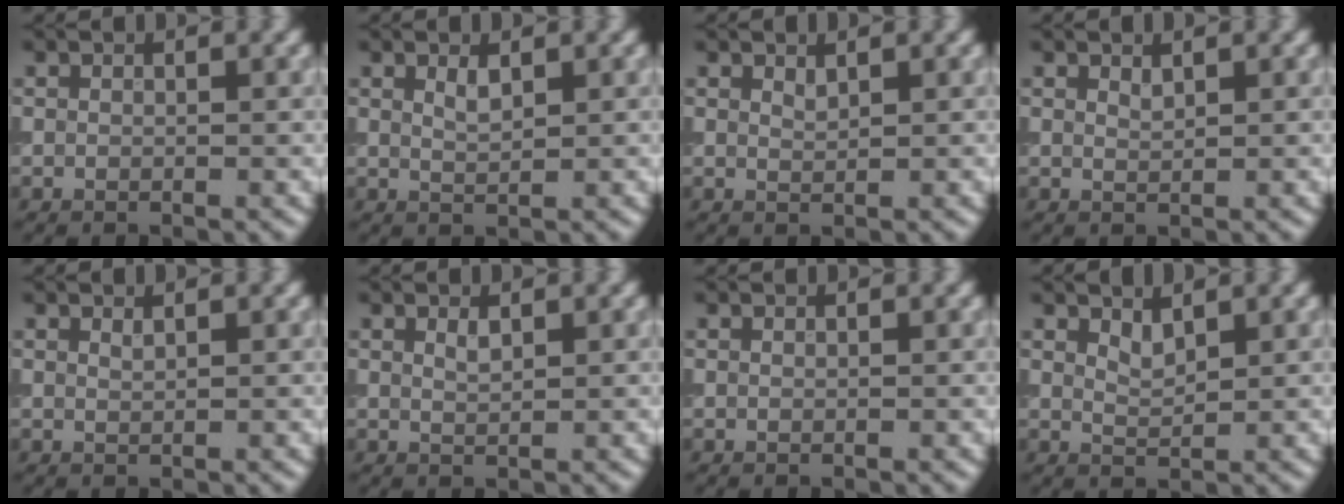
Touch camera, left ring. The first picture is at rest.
{"total": 1.2, "force": [0.8, 0.4, 0.8], "torque": [-0.018, -0.002, 0.015]}
{"total": 0.7, "force": [0.6, 0.1, 0.3], "torque": [-0.004, -0.002, 0.014]}
{"total": 0.6, "force": [0.6, 0.1, 0.3], "torque": [-0.004, -0.002, 0.013]}
{"total": 0.5, "force": [0.4, 0.1, 0.2], "torque": [-0.002, -0.002, 0.010]}
{"total": 0.9, "force": [0.6, 0.3, 0.6], "torque": [-0.012, -0.001, 0.012]}
{"total": 0.0}
{"total": 1.3, "force": [1.0, 0.4, 0.7], "torque": [-0.016, -0.005, 0.021]}